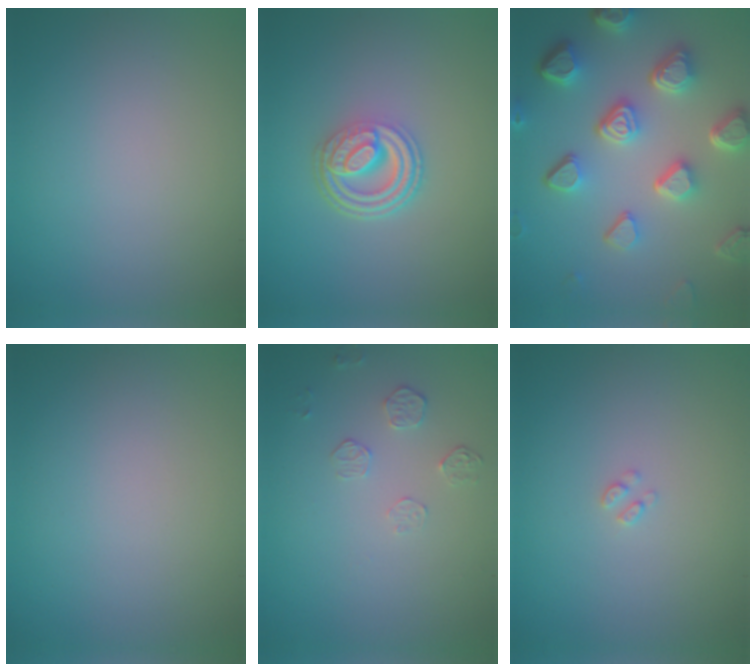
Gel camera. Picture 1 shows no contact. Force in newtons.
{"total": 4.9, "press": 3.5, "slide": 3.4}
{"total": 7.4, "press": 5.6, "slide": 4.8}
{"total": 0.0}
{"total": 1.5, "press": 0.8, "slide": 1.3}
{"total": 0.7, "press": 0.6, "slide": 0.1}